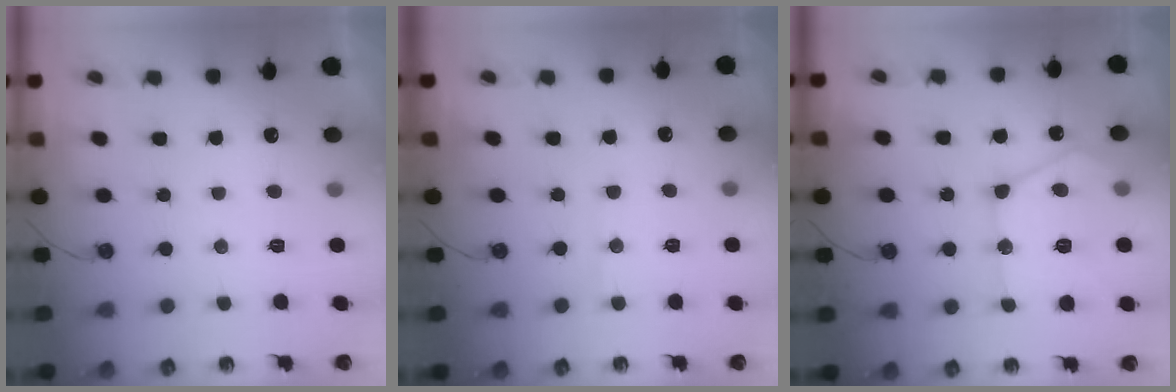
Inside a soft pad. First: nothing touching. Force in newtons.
{"total": 4.5, "press": 4.4, "slide": 0.7}
{"total": 17.2, "press": 17.1, "slide": 1.5}